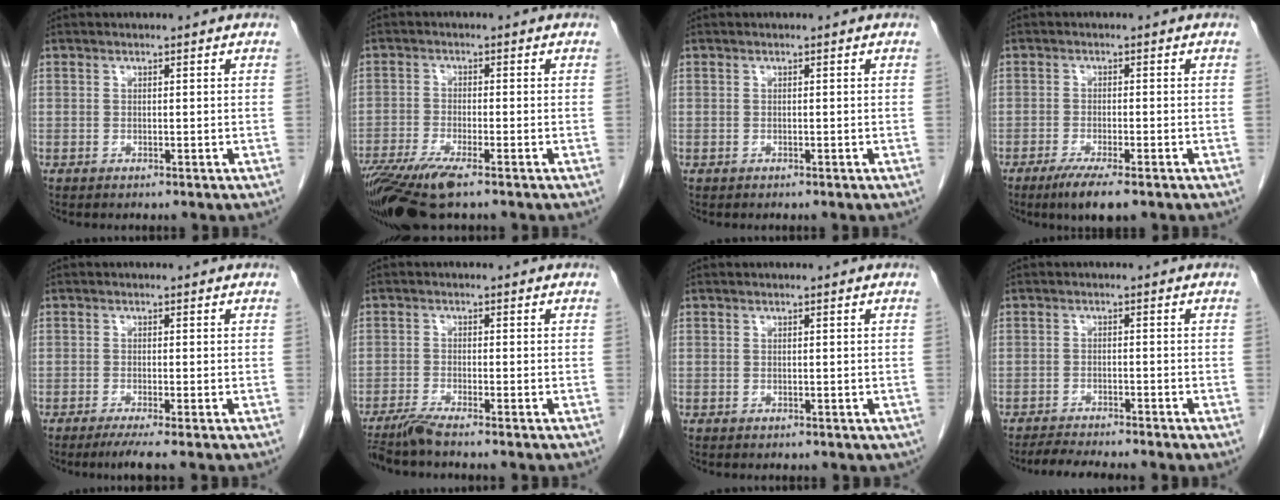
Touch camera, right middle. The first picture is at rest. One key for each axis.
{"total": 9.4, "fx": -6.7, "fy": 1.3, "fz": 6.5, "tx": -0.119, "ty": -0.021, "tz": -0.118}
{"total": 0.0}
{"total": 5.7, "fx": -3.8, "fy": 0.7, "fz": 4.2, "tx": -0.071, "ty": -0.014, "tz": -0.060}
{"total": 3.2, "fx": -2.2, "fy": -0.4, "fz": 2.3, "tx": -0.036, "ty": -0.009, "tz": -0.041}
{"total": 3.6, "fx": -3.1, "fy": -0.8, "fz": 1.7, "tx": -0.037, "ty": -0.013, "tz": -0.065}
{"total": 0.0}
{"total": 4.1, "fx": -3.8, "fy": -0.7, "fz": 1.5, "tx": -0.025, "ty": -0.015, "tz": -0.066}